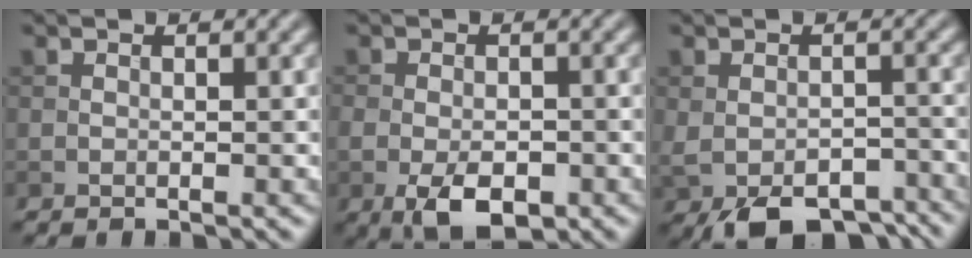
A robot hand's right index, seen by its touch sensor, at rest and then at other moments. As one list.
[{"total": 5.3, "force": [-2.2, 2.9, 3.9], "torque": [-0.071, -0.010, -0.039]}, {"total": 6.9, "force": [-4.9, 2.9, 3.8], "torque": [-0.054, -0.018, -0.072]}]